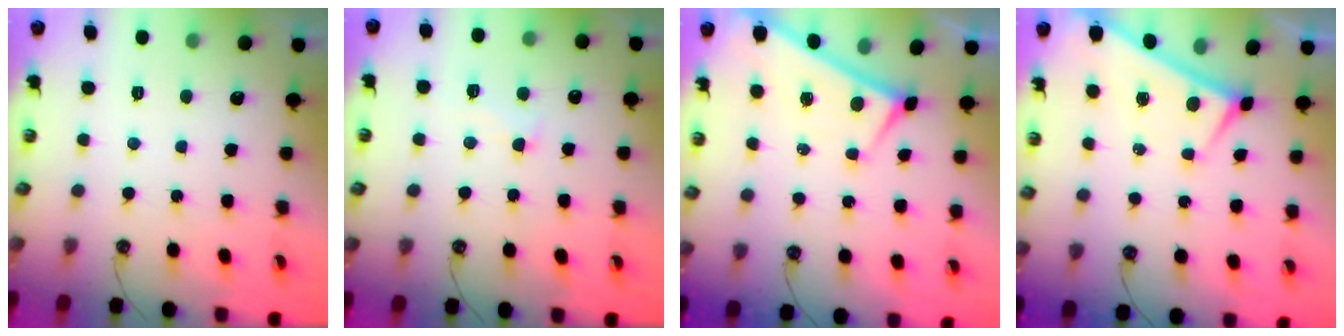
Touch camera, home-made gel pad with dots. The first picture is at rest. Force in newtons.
{"total": 0.6, "press": 0.3, "slide": 0.5}
{"total": 0.0}
{"total": 0.0}